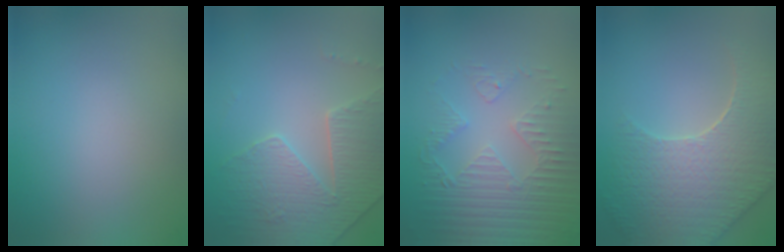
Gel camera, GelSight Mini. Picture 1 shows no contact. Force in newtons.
{"total": 3.9, "press": 3.8, "slide": 1.1}
{"total": 5.1, "press": 3.5, "slide": 3.8}
{"total": 7.8, "press": 5.8, "slide": 5.2}